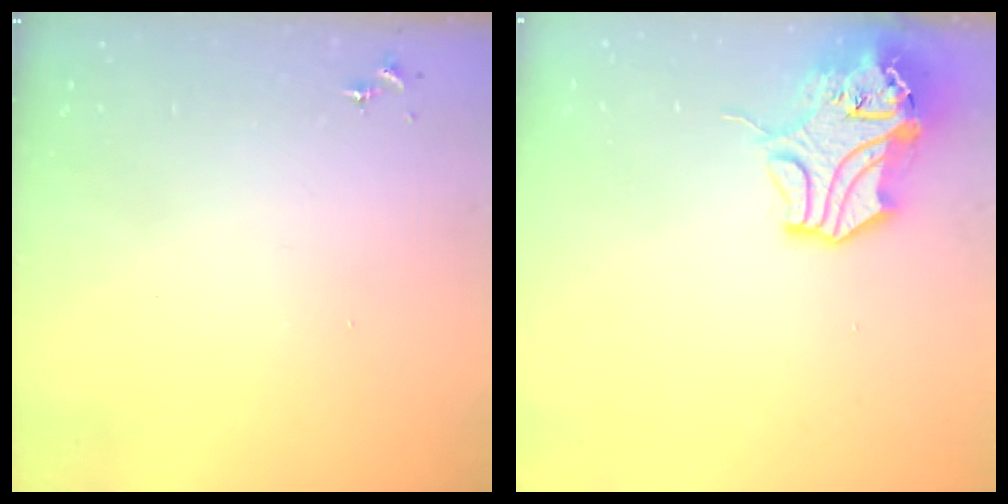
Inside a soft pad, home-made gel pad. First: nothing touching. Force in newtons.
{"total": 13.5, "press": 13.4, "slide": 1.8}